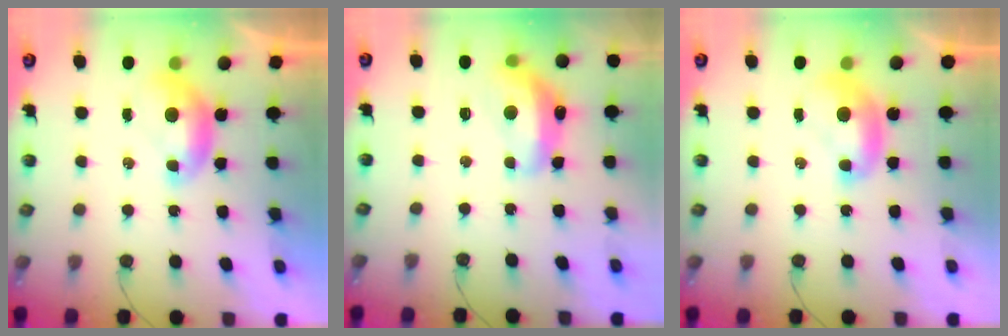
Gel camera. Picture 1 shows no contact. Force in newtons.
{"total": 6.6, "press": 6.6, "slide": 0.9}
{"total": 1.6, "press": 1.6, "slide": 0.2}